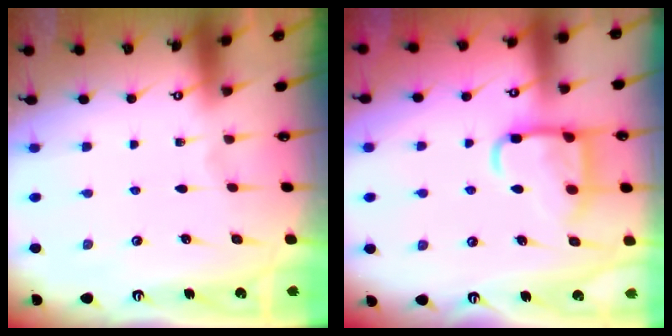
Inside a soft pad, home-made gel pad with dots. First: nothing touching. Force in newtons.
{"total": 12.7, "press": 12.6, "slide": 1.4}